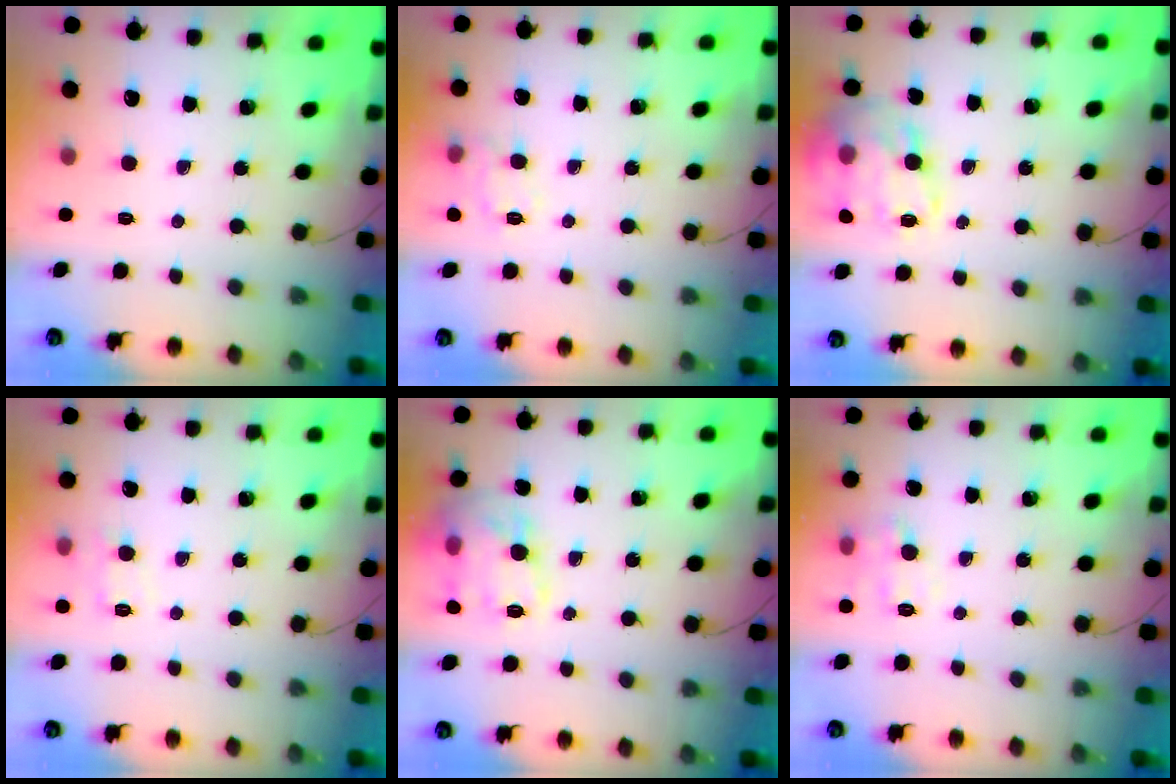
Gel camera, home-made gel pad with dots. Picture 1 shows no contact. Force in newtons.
{"total": 8.4, "press": 8.3, "slide": 0.9}
{"total": 20.0, "press": 19.9, "slide": 2.1}
{"total": 7.7, "press": 7.5, "slide": 1.7}
{"total": 15.1, "press": 15.1, "slide": 0.7}
{"total": 6.4, "press": 6.3, "slide": 1.0}